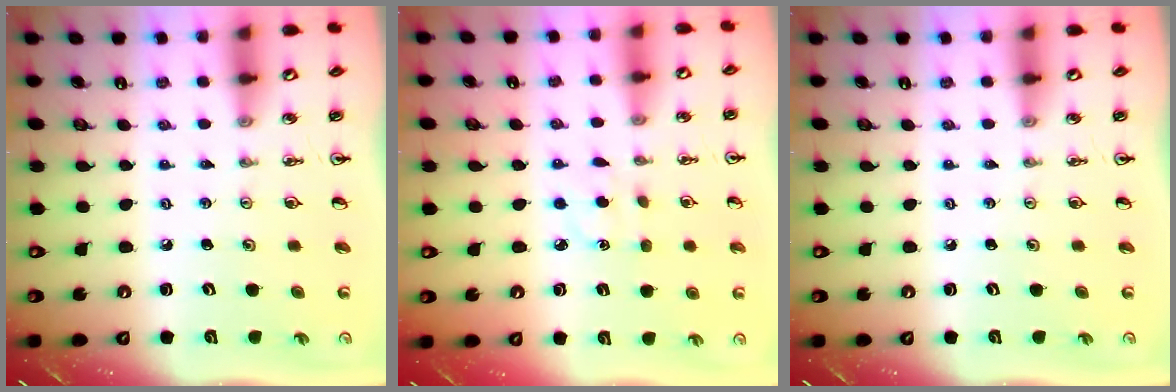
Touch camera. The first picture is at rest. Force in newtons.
{"total": 3.9, "press": 3.8, "slide": 0.4}
{"total": 0.0}